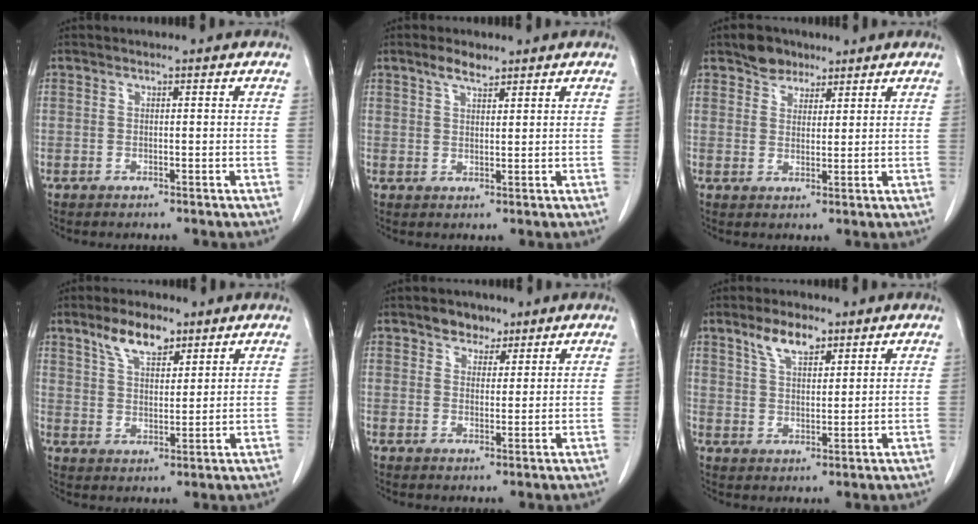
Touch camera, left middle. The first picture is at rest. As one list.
[{"total": 3.1, "force": [2.4, 0.9, 1.8], "torque": [-0.039, 0.004, 0.045]}, {"total": 4.0, "force": [3.1, 2.4, 1.0], "torque": [-0.017, 0.004, 0.053]}, {"total": 7.0, "force": [4.7, 2.8, 4.3], "torque": [-0.081, 0.007, 0.089]}, {"total": 3.6, "force": [2.6, 2.3, 1.0], "torque": [-0.012, 0.004, 0.042]}, {"total": 5.7, "force": [3.8, 2.2, 3.6], "torque": [-0.072, 0.006, 0.074]}]